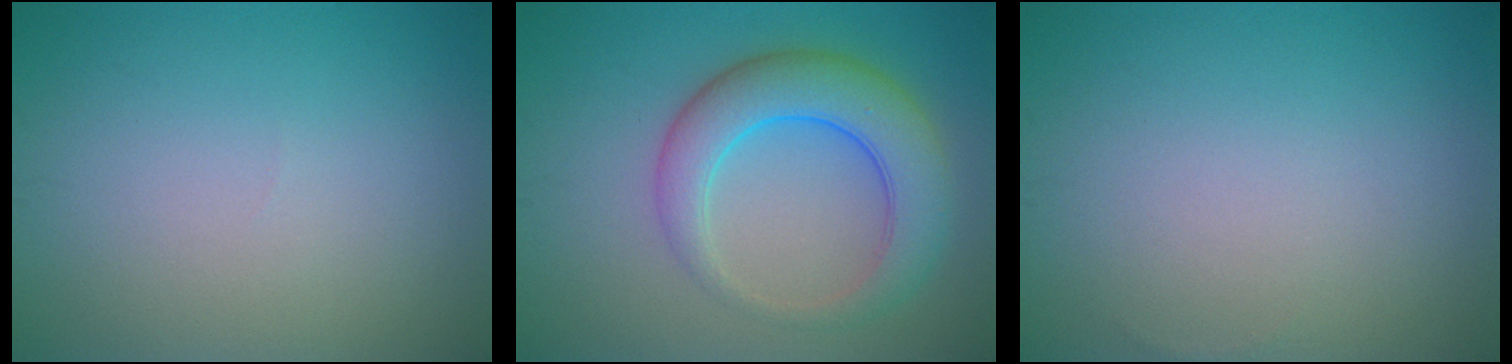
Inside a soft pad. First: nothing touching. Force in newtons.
{"total": 6.3, "press": 6.3, "slide": 0.1}
{"total": 0.0}